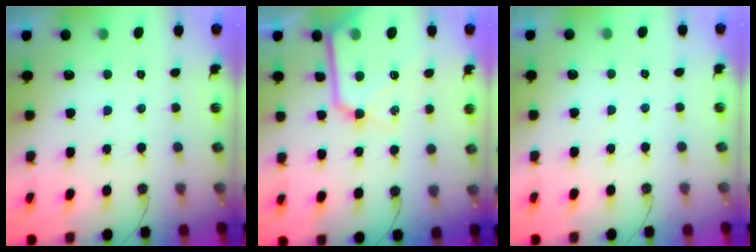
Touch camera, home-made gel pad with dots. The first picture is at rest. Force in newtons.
{"total": 16.7, "press": 16.6, "slide": 1.5}
{"total": 2.0, "press": 2.0, "slide": 0.4}